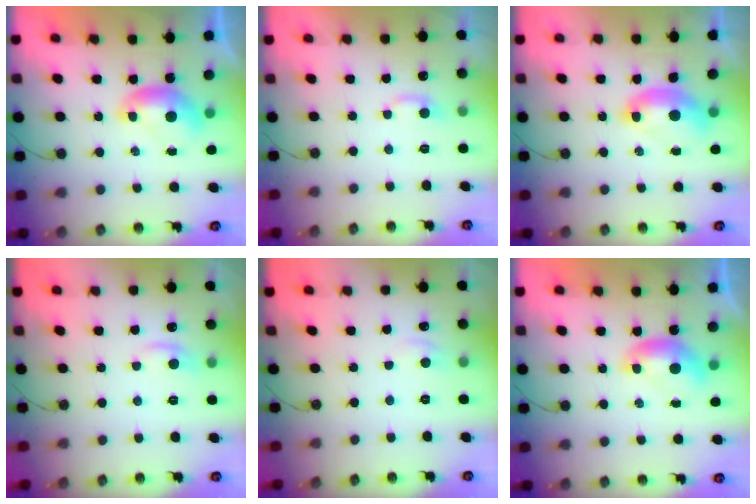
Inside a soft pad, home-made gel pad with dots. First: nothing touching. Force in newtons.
{"total": 1.6, "press": 1.5, "slide": 0.5}
{"total": 2.5, "press": 2.5, "slide": 0.6}
{"total": 1.8, "press": 1.6, "slide": 0.8}
{"total": 0.9, "press": 0.7, "slide": 0.6}
{"total": 0.0}